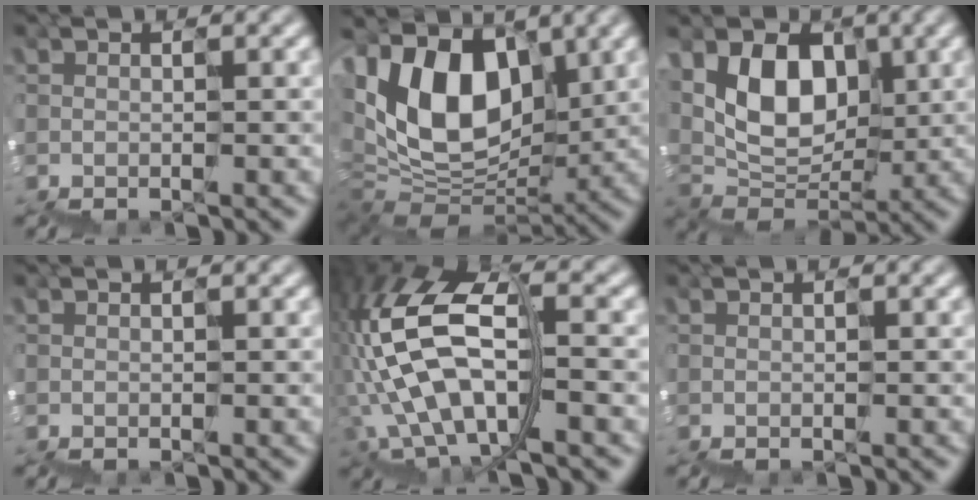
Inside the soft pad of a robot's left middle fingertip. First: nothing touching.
{"total": 9.7, "force": [2.8, 6.5, 6.6], "torque": [-0.125, 0.018, 0.039]}
{"total": 4.6, "force": [2.2, 3.6, 2.0], "torque": [-0.043, 0.004, 0.037]}
{"total": 0.0}
{"total": 10.3, "force": [-2.0, 5.1, 8.7], "torque": [-0.207, 0.023, -0.044]}
{"total": 0.0}